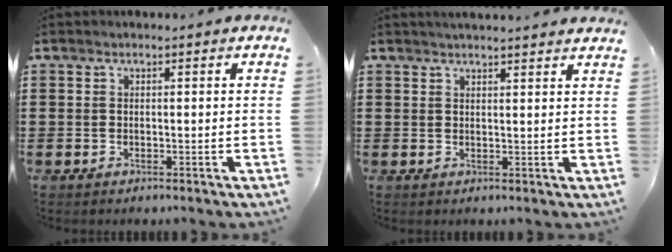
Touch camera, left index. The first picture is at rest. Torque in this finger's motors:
{"motor_torque": [1.28, -0.85, -0.03, 0.00]}